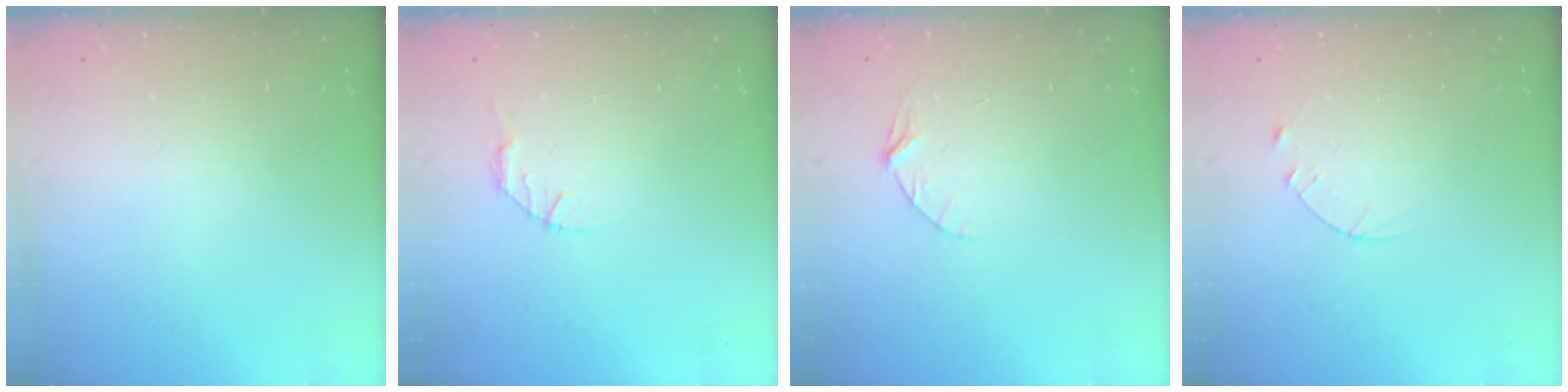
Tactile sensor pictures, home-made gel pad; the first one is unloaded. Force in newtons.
{"total": 2.8, "press": 2.8, "slide": 0.4}
{"total": 3.7, "press": 3.7, "slide": 0.4}
{"total": 2.4, "press": 2.3, "slide": 0.2}